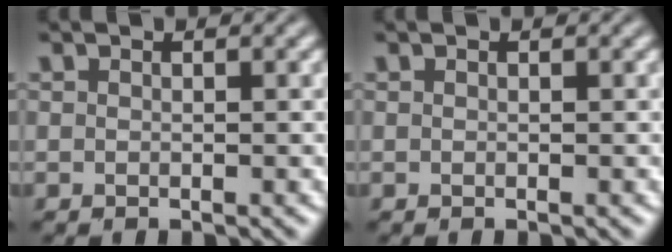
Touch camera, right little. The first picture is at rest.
{"total": 0.0}